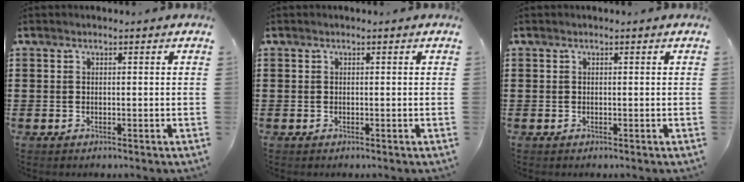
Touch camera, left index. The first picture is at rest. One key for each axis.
{"total": 0.0}
{"total": 0.0}